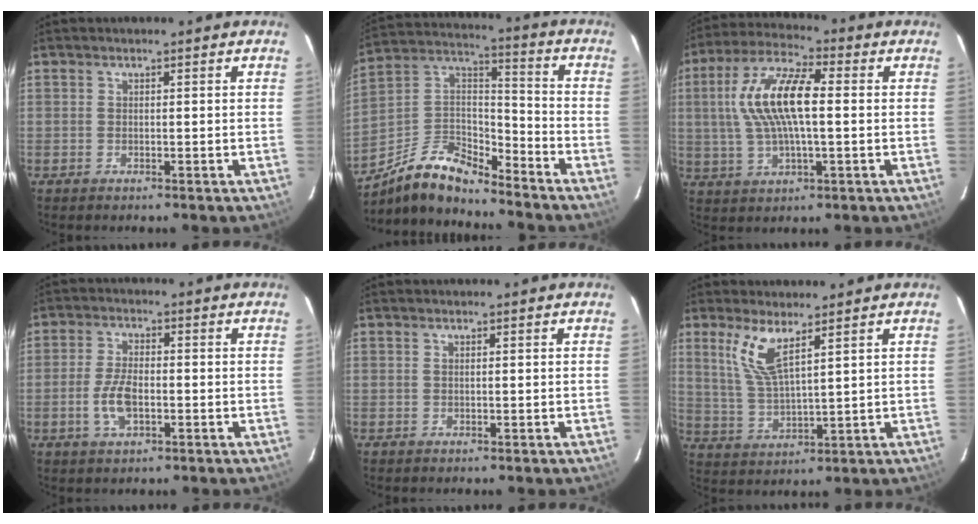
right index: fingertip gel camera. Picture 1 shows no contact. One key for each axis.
{"total": 13.8, "fx": -11.1, "fy": 4.3, "fz": 7.1, "tx": -0.159, "ty": 0.023, "tz": -0.212}
{"total": 13.7, "fx": 1.3, "fy": 4.6, "fz": 12.8, "tx": -0.258, "ty": 0.017, "tz": 0.022}
{"total": 6.3, "fx": -1.7, "fy": 3.0, "fz": 5.3, "tx": -0.114, "ty": 0.000, "tz": -0.031}
{"total": 0.0}
{"total": 7.5, "fx": 4.4, "fy": 1.5, "fz": 5.9, "tx": -0.126, "ty": -0.008, "tz": 0.097}